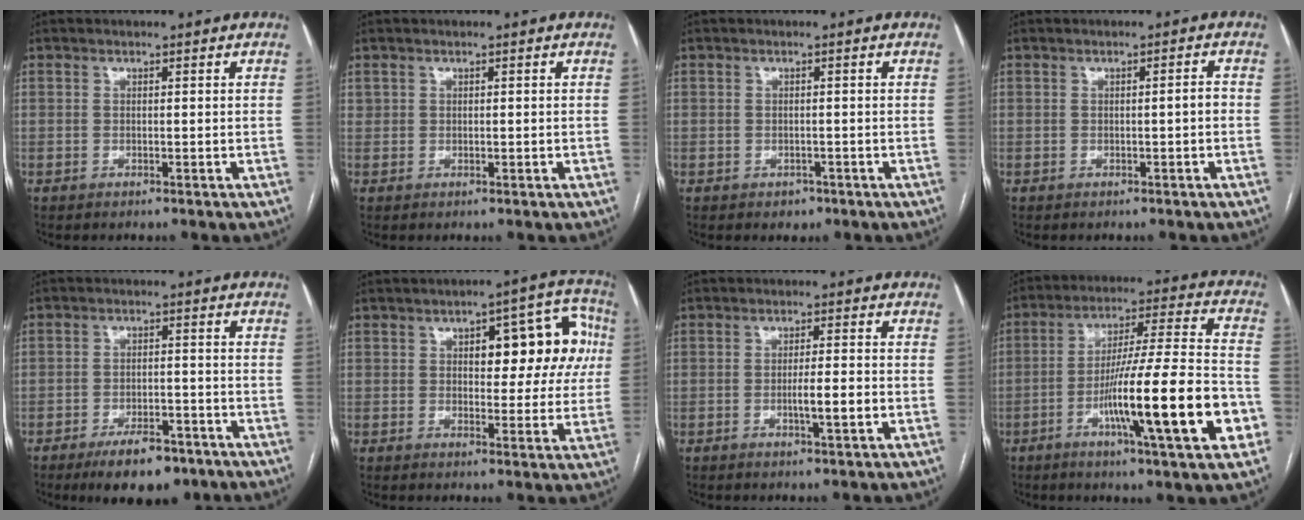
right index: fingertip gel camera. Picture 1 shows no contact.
{"total": 0.5, "force": [0.2, 0.5, 0.1], "torque": [-0.002, 0.008, 0.007]}
{"total": 1.7, "force": [-0.9, 1.4, 0.4], "torque": [-0.003, 0.003, -0.008]}
{"total": 1.4, "force": [-0.3, 0.1, 1.3], "torque": [-0.017, 0.002, -0.003]}
{"total": 8.3, "force": [-5.7, 3.3, 5.0], "torque": [-0.075, -0.003, -0.088]}
{"total": 12.4, "force": [2.9, 5.3, 10.9], "torque": [-0.119, 0.042, 0.038]}
{"total": 4.0, "force": [-1.1, 0.2, 3.8], "torque": [-0.064, -0.001, -0.015]}
{"total": 20.7, "force": [-6.9, 0.6, 19.5], "torque": [-0.290, -0.007, -0.108]}